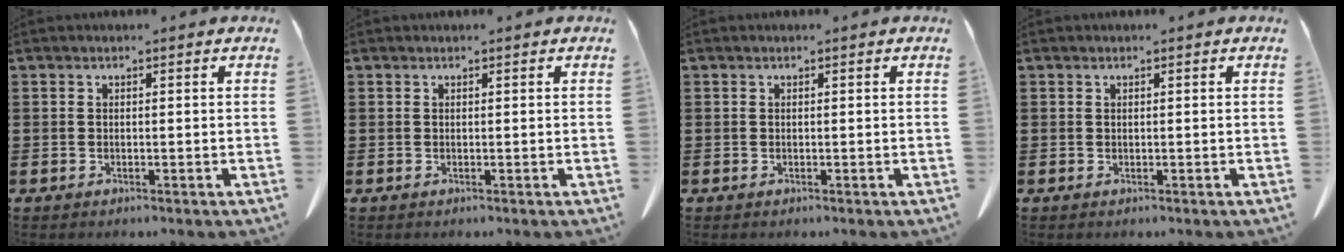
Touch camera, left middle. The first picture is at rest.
{"total": 0.0}
{"total": 0.0}
{"total": 0.0}